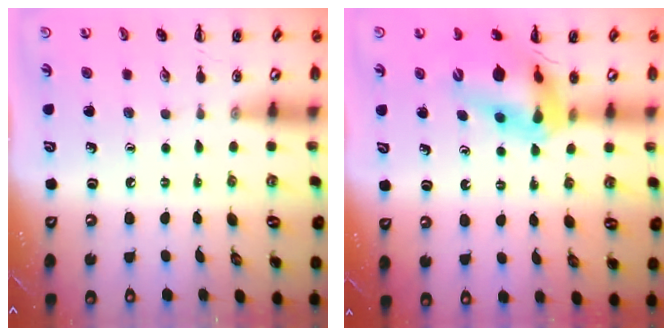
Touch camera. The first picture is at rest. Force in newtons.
{"total": 14.5, "press": 13.9, "slide": 4.2}